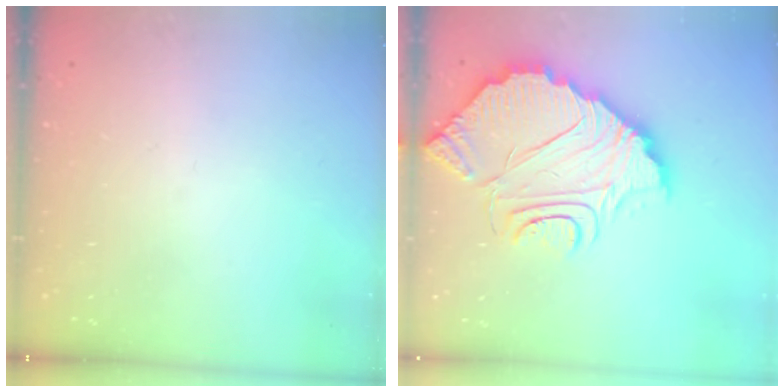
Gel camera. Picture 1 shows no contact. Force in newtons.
{"total": 14.8, "press": 14.7, "slide": 1.1}